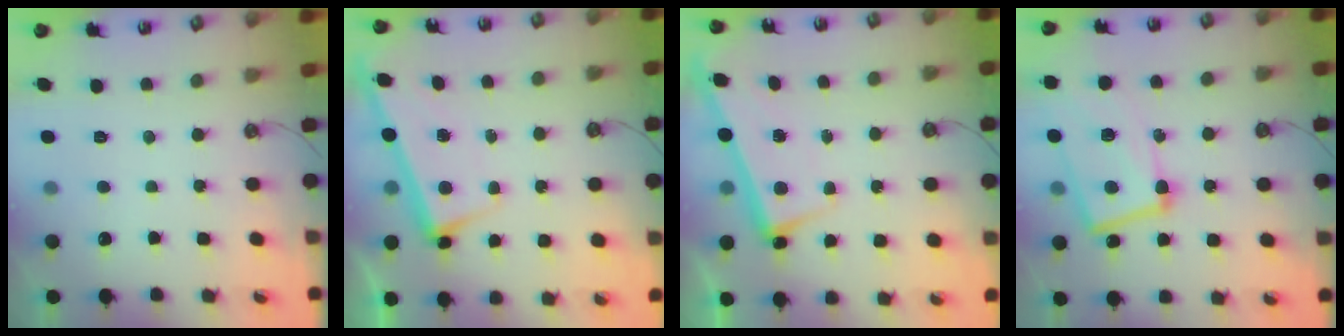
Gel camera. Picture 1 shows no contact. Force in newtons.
{"total": 2.6, "press": 2.5, "slide": 0.6}
{"total": 2.4, "press": 2.3, "slide": 0.9}
{"total": 12.4, "press": 12.2, "slide": 2.3}